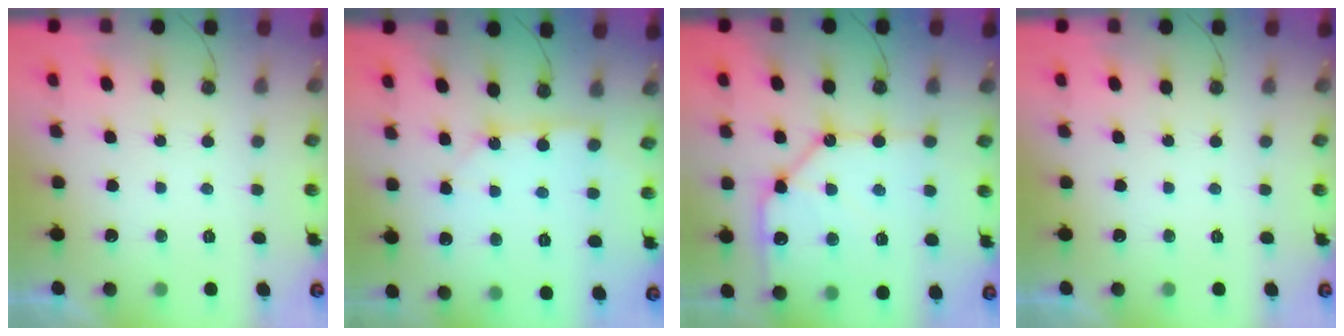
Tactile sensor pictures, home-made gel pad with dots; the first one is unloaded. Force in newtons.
{"total": 5.1, "press": 5.1, "slide": 0.0}
{"total": 16.6, "press": 16.5, "slide": 1.9}
{"total": 0.0}